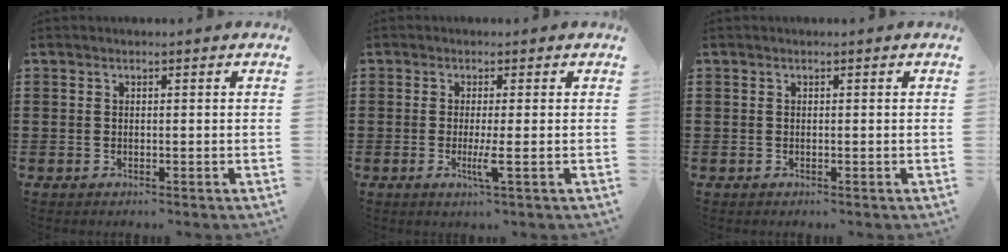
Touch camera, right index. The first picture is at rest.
{"total": 3.3, "force": [-0.9, -0.1, 3.2], "torque": [-0.062, -0.014, -0.019]}
{"total": 0.0}